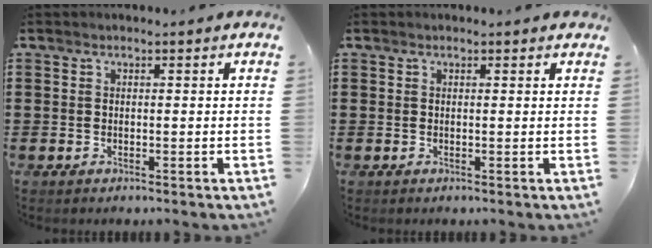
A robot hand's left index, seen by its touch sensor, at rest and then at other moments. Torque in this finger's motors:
{"motor_torque": [0.37, -0.38, 0.00, 0.00]}